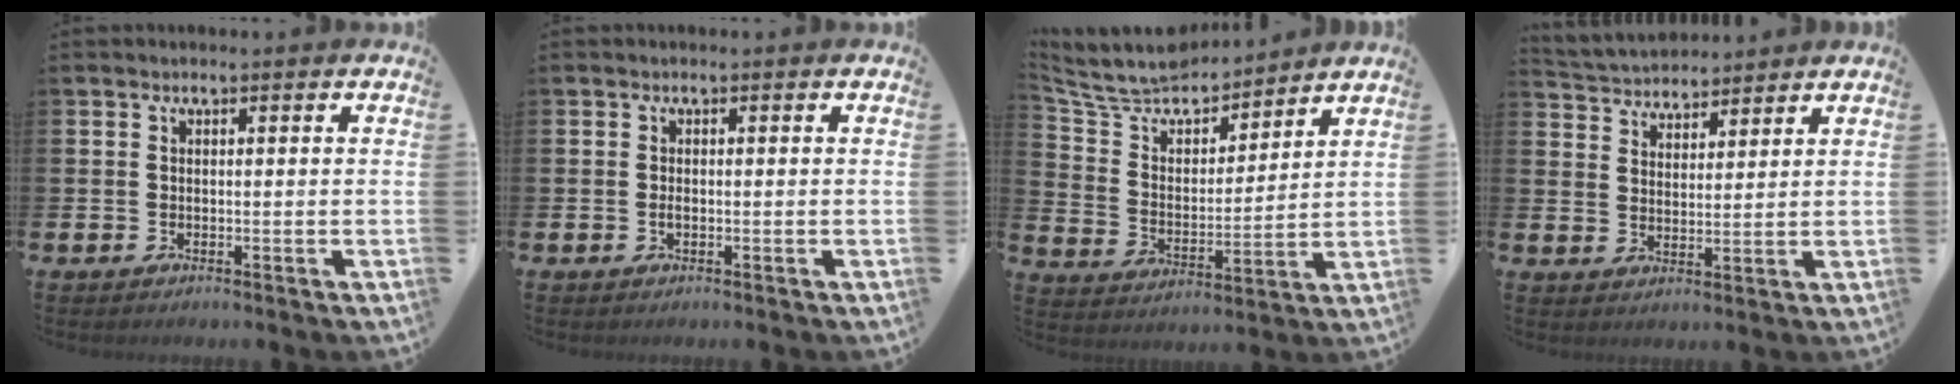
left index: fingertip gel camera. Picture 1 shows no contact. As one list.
[{"total": 0.7, "force": [-0.1, 0.3, 0.6], "torque": [-0.017, 0.003, -0.002]}, {"total": 8.2, "force": [7.6, 2.4, 1.8], "torque": [-0.081, -0.057, 0.134]}, {"total": 4.1, "force": [3.9, 1.1, -0.4], "torque": [-0.011, -0.023, 0.070]}]